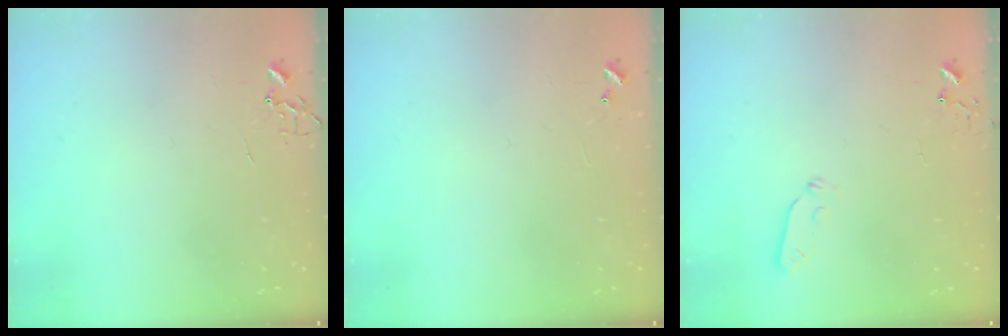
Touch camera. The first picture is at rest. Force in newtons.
{"total": 4.1, "press": 4.1, "slide": 0.5}
{"total": 3.7, "press": 3.7, "slide": 0.4}